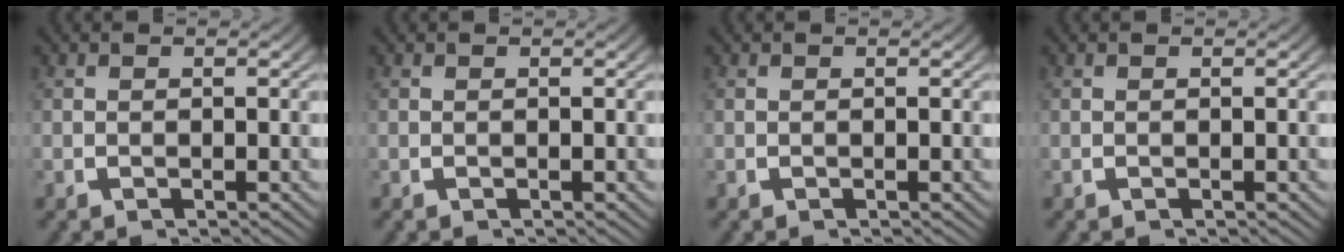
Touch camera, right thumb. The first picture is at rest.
{"total": 0.0}
{"total": 0.0}
{"total": 0.0}